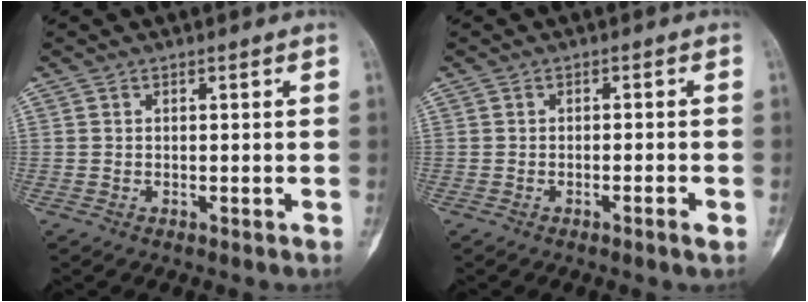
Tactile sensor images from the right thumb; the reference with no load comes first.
{"total": 1.9, "force": [-1.0, 0.1, 1.7], "torque": [-0.035, 0.002, -0.018]}